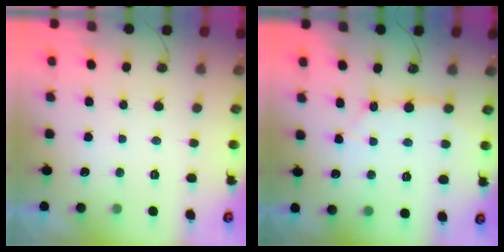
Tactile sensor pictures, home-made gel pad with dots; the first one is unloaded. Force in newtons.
{"total": 4.0, "press": 3.9, "slide": 0.5}